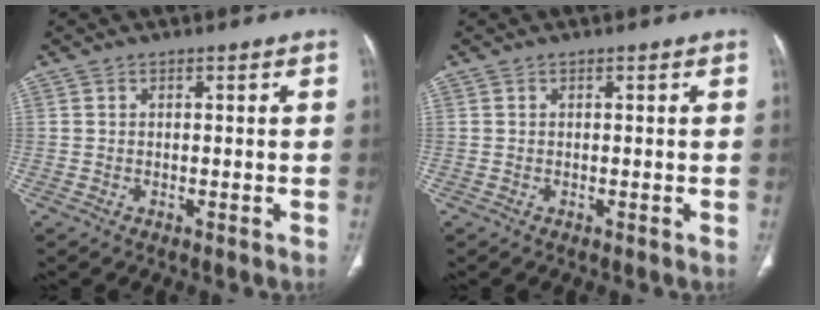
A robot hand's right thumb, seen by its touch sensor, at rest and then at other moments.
{"total": 0.0}